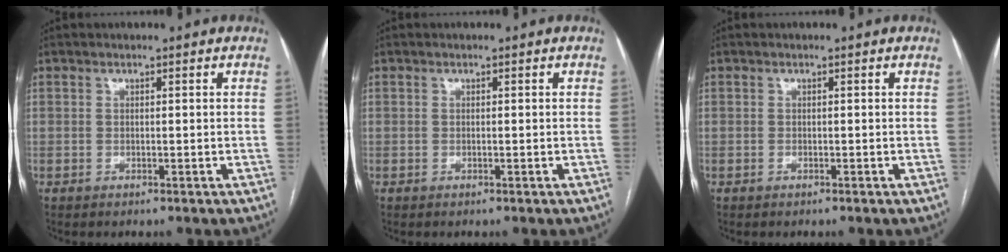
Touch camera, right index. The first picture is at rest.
{"total": 0.0}
{"total": 0.0}